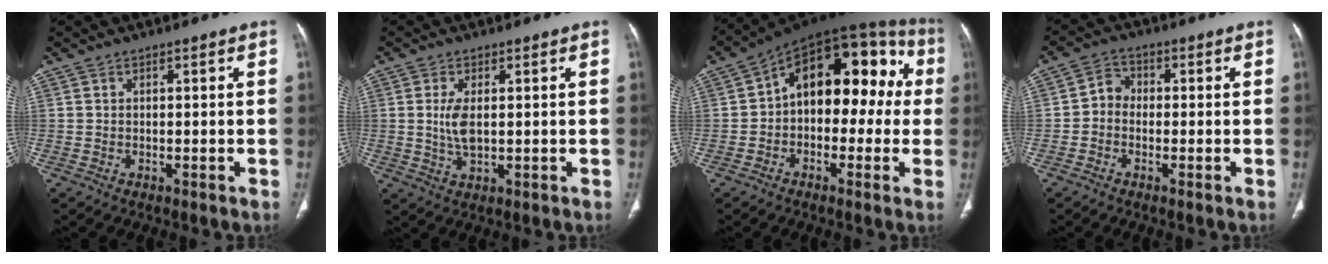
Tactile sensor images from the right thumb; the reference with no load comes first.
{"total": 4.6, "force": [0.4, 2.2, 4.1], "torque": [-0.090, -0.007, 0.013]}
{"total": 18.9, "force": [1.0, 11.4, 15.0], "torque": [-0.161, 0.056, -0.002]}
{"total": 3.8, "force": [-0.8, 3.2, 1.9], "torque": [-0.019, 0.014, -0.028]}